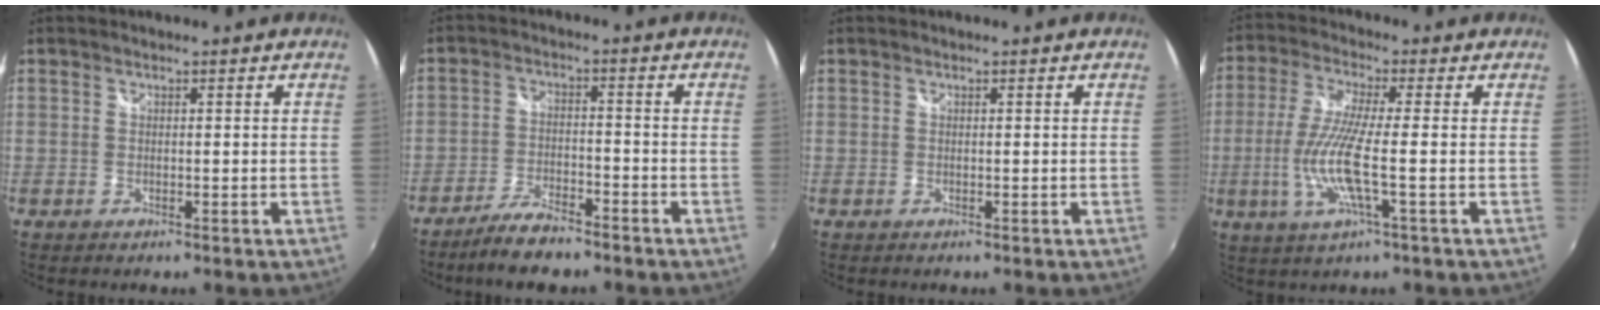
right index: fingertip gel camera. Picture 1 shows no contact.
{"total": 7.6, "force": [-6.2, 1.8, 3.9], "torque": [-0.095, -0.008, -0.114]}
{"total": 0.0}
{"total": 10.3, "force": [-2.2, 0.6, 10.0], "torque": [-0.211, -0.011, -0.041]}